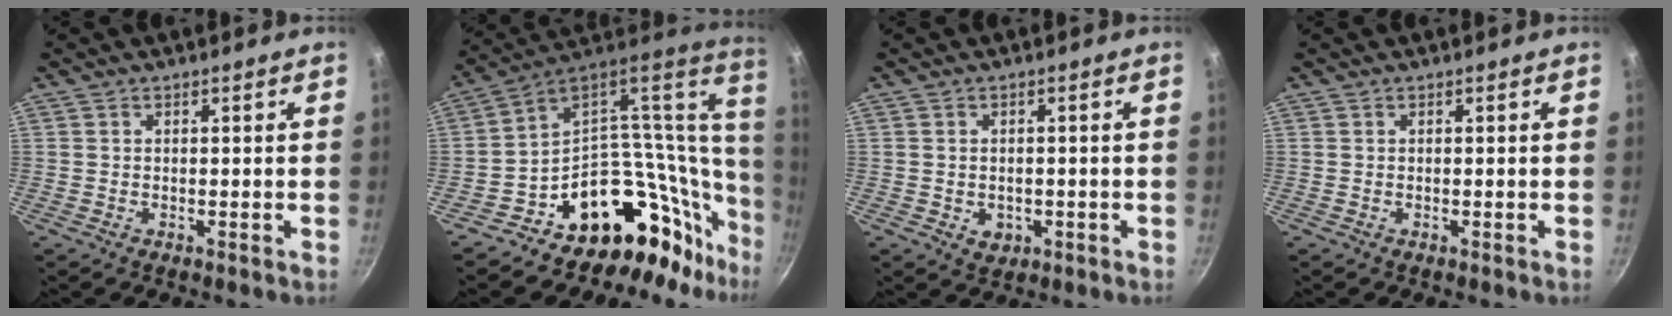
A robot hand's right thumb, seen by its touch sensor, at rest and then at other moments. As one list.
[{"total": 26.7, "force": [-2.6, 22.7, 13.9], "torque": [-0.121, 0.028, -0.061]}, {"total": 3.1, "force": [-0.8, 2.5, 1.7], "torque": [-0.021, 0.001, -0.002]}, {"total": 0.0}]